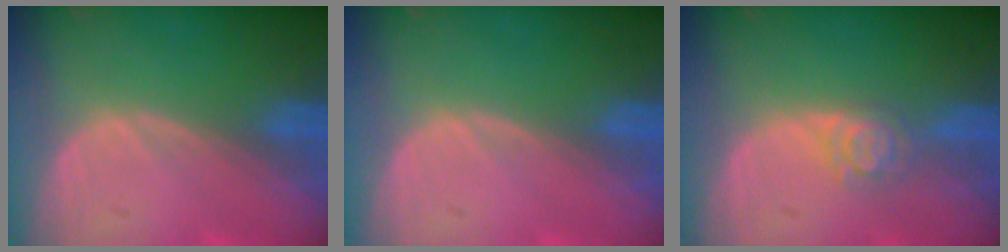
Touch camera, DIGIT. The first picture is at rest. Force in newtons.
{"total": 0.0}
{"total": 3.2, "press": 3.1, "slide": 0.4}